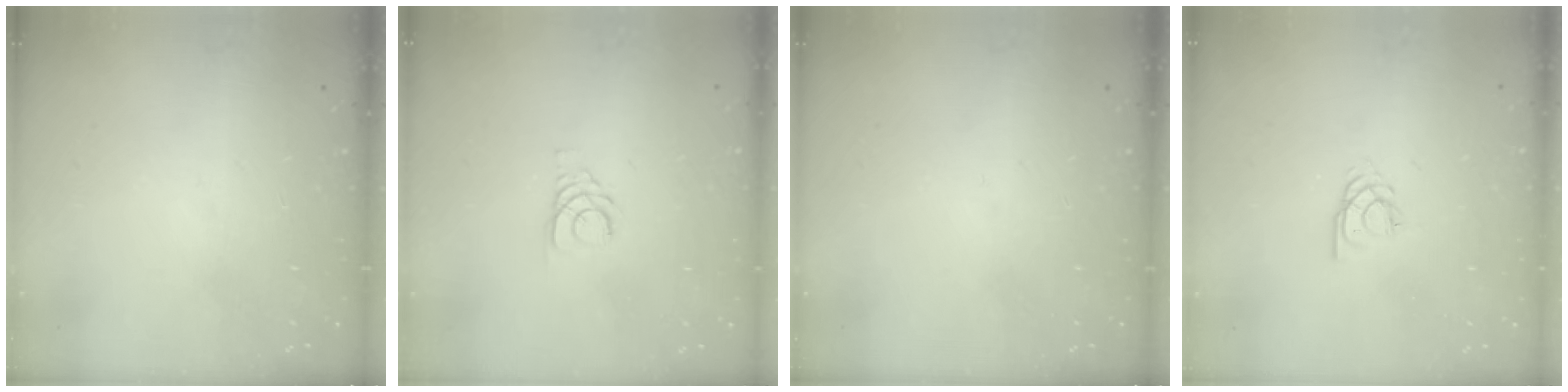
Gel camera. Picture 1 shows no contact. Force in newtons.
{"total": 3.4, "press": 3.4, "slide": 0.3}
{"total": 0.0}
{"total": 2.3, "press": 2.3, "slide": 0.2}